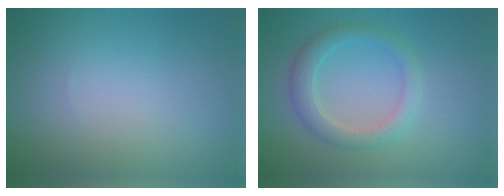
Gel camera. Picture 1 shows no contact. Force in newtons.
{"total": 2.9, "press": 2.9, "slide": 0.2}